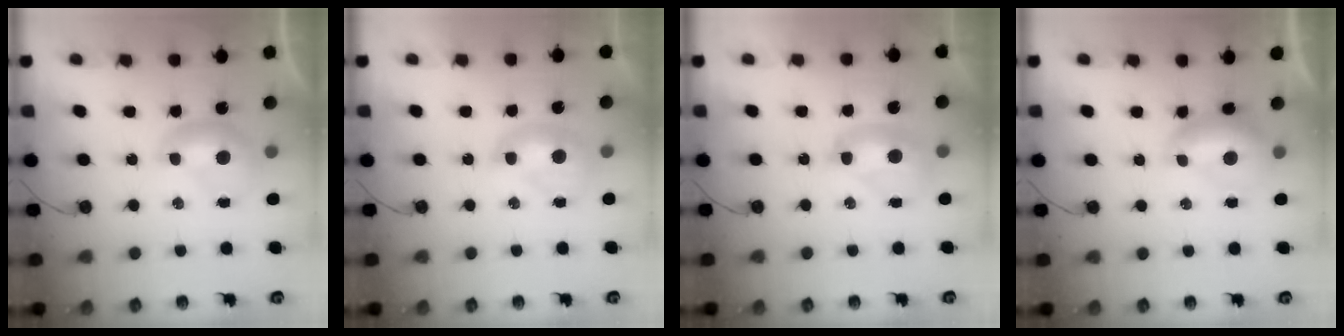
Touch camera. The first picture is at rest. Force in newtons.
{"total": 1.2, "press": 1.2, "slide": 0.3}
{"total": 2.5, "press": 2.5, "slide": 0.1}
{"total": 0.7, "press": 0.6, "slide": 0.3}